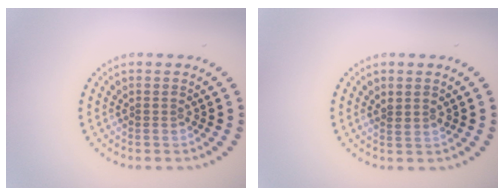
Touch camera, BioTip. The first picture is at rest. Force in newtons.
{"total": 0.7, "press": 0.5, "slide": 0.5}